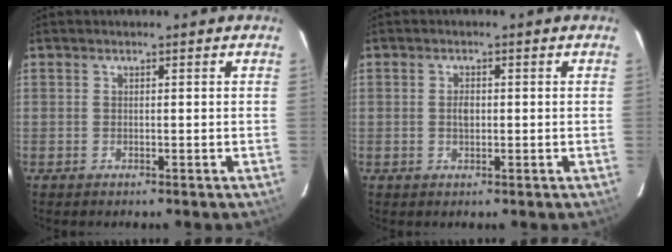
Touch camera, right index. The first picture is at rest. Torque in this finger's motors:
{"motor_torque": [0.53, 0.08, 0.23, 0.04]}